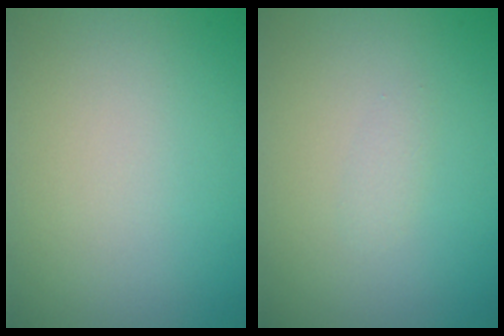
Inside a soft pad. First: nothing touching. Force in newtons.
{"total": 0.8, "press": 0.8, "slide": 0.1}